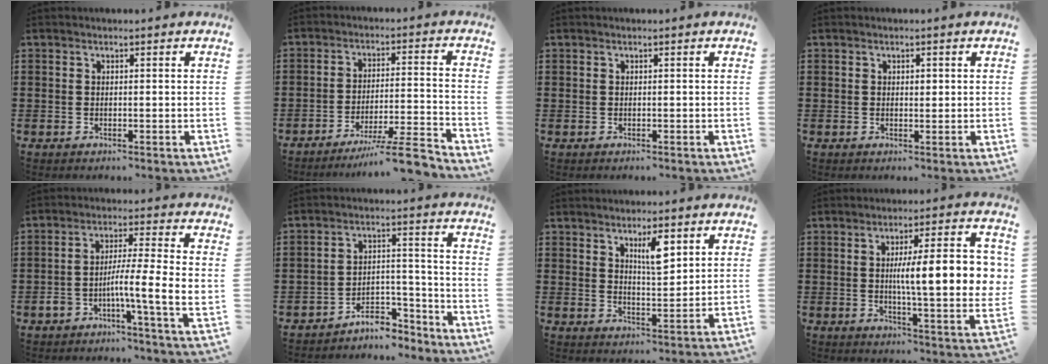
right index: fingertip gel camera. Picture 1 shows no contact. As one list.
[{"total": 8.0, "force": [-6.8, -0.2, 4.2], "torque": [-0.068, -0.001, -0.130]}, {"total": 0.0}, {"total": 0.8, "force": [0.3, 0.5, 0.6], "torque": [-0.003, 0.000, 0.003]}, {"total": 7.6, "force": [-2.4, 0.2, 7.2], "torque": [-0.137, -0.009, -0.050]}, {"total": 6.1, "force": [-5.7, 1.6, 1.6], "torque": [-0.030, 0.017, -0.112]}, {"total": 5.2, "force": [2.8, 1.6, 4.1], "torque": [-0.064, -0.004, 0.042]}, {"total": 12.2, "force": [1.1, 2.5, 11.9], "torque": [-0.186, 0.000, 0.014]}]